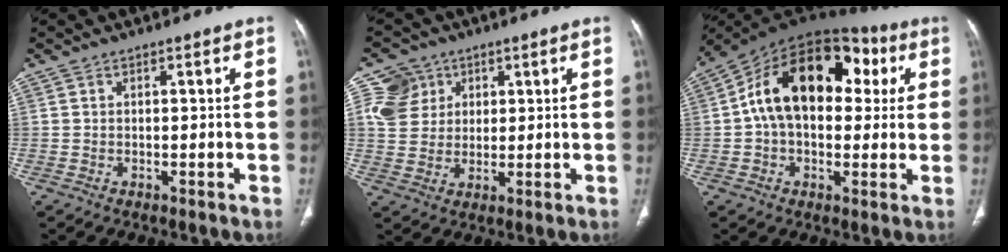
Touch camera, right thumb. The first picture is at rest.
{"total": 8.0, "force": [3.0, 7.1, 2.2], "torque": [-0.016, -0.003, 0.059]}
{"total": 21.2, "force": [3.9, 13.5, 15.8], "torque": [-0.228, 0.043, 0.050]}